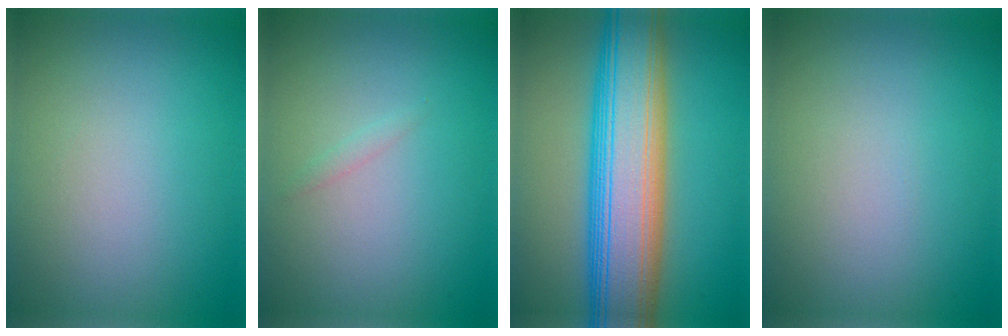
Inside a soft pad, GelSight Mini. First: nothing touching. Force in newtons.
{"total": 0.5, "press": 0.5, "slide": 0.0}
{"total": 12.7, "press": 12.7, "slide": 0.1}
{"total": 0.0}